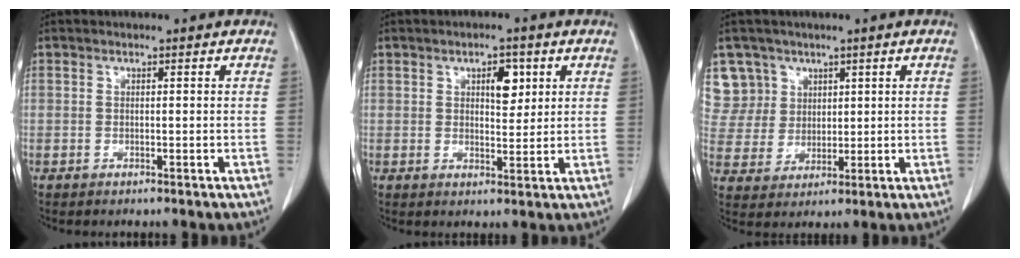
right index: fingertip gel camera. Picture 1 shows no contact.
{"total": 4.2, "force": [1.7, 1.9, 3.3], "torque": [-0.049, 0.001, 0.026]}
{"total": 7.9, "force": [4.5, 6.5, -0.4], "torque": [0.009, 0.014, 0.101]}